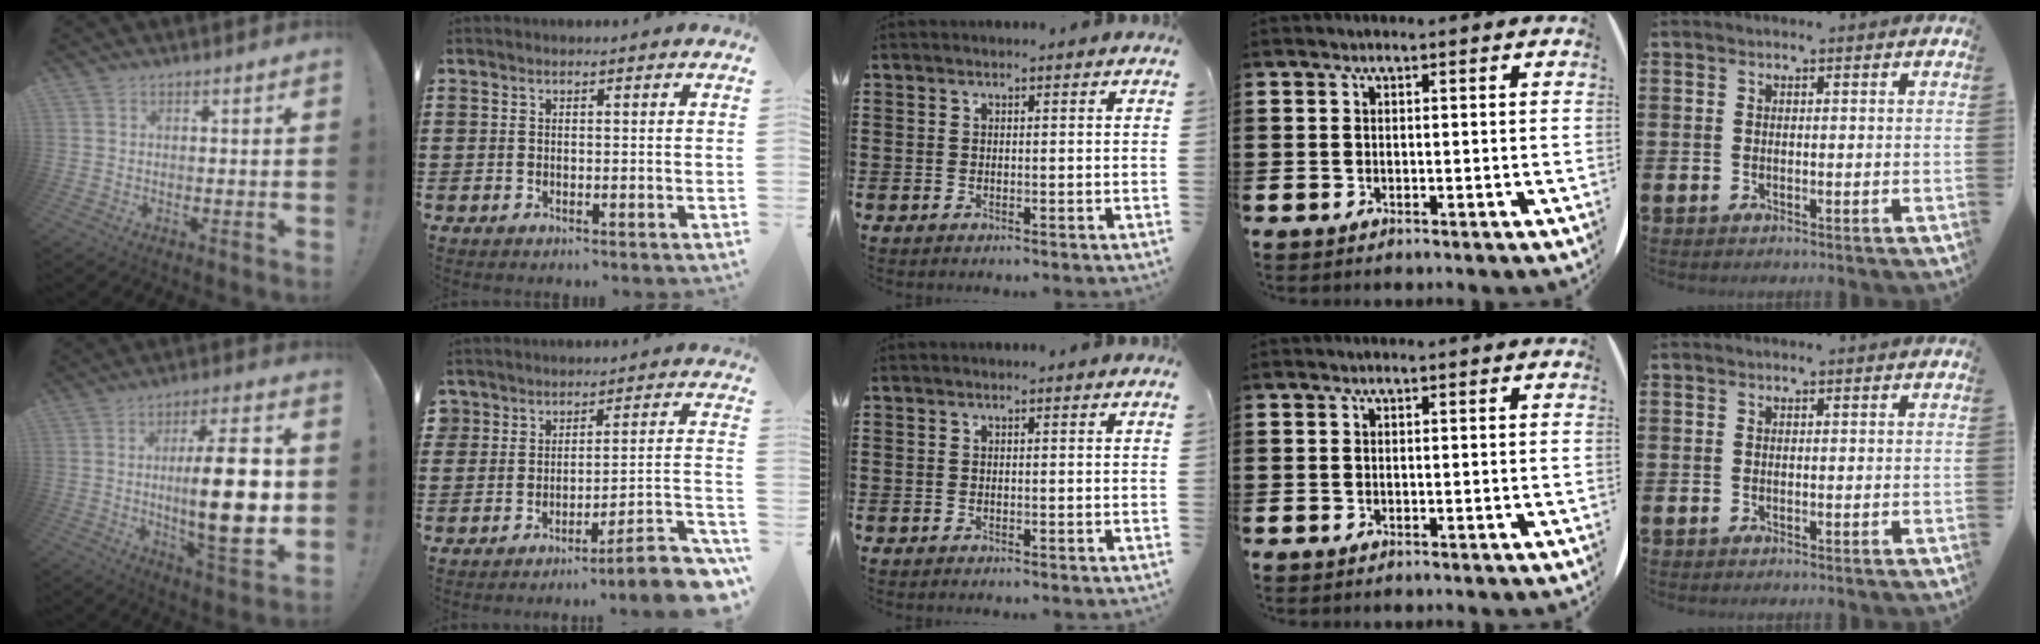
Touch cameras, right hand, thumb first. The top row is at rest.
{"thumb": {"total": 19.3, "force": [0.3, 4.9, 18.6], "torque": [-0.303, -0.009, -0.003]}, "index": {"total": 5.3, "force": [-4.4, 0.7, 2.9], "torque": [-0.047, -0.004, -0.086]}}